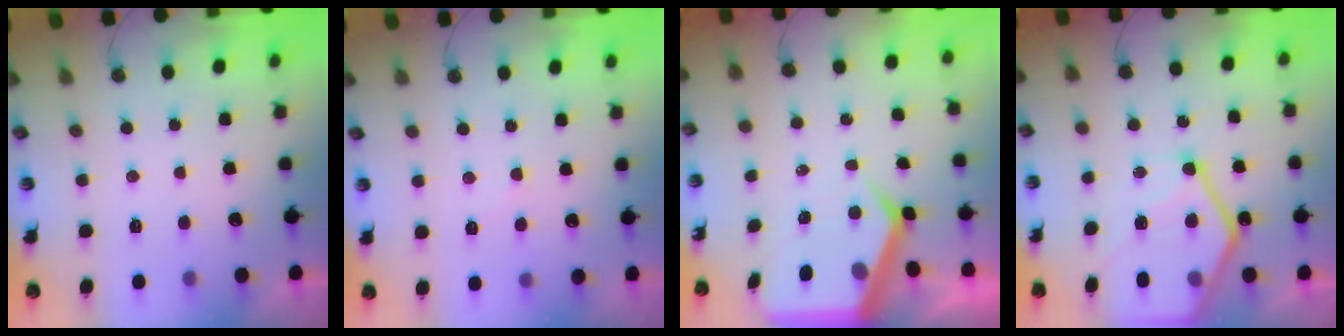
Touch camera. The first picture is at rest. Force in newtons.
{"total": 4.2, "press": 4.2, "slide": 0.7}
{"total": 8.1, "press": 8.0, "slide": 0.9}
{"total": 16.0, "press": 15.9, "slide": 1.5}